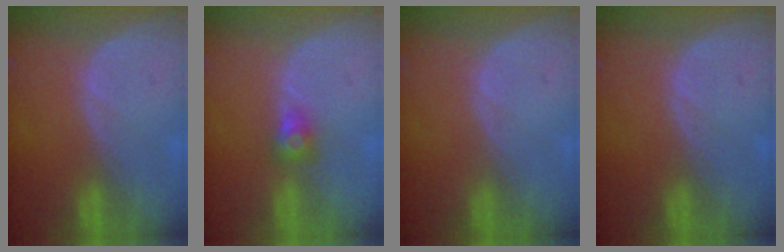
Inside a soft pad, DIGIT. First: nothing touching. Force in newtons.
{"total": 2.6, "press": 2.4, "slide": 1.0}
{"total": 0.0}
{"total": 0.0}